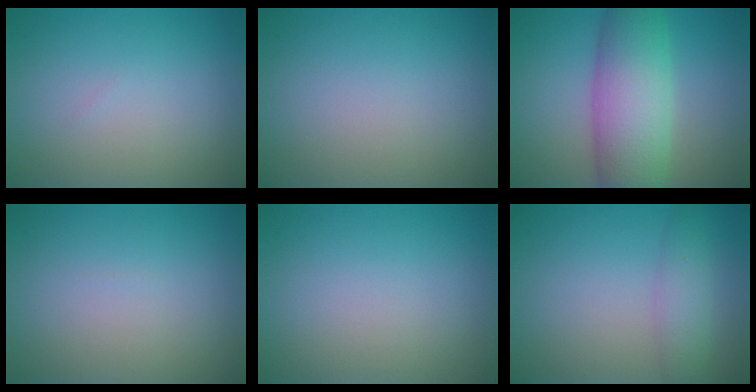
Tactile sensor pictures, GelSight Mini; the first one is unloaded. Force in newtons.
{"total": 0.0}
{"total": 8.5, "press": 8.5, "slide": 0.0}
{"total": 0.0}
{"total": 0.0}
{"total": 2.8, "press": 2.8, "slide": 0.1}